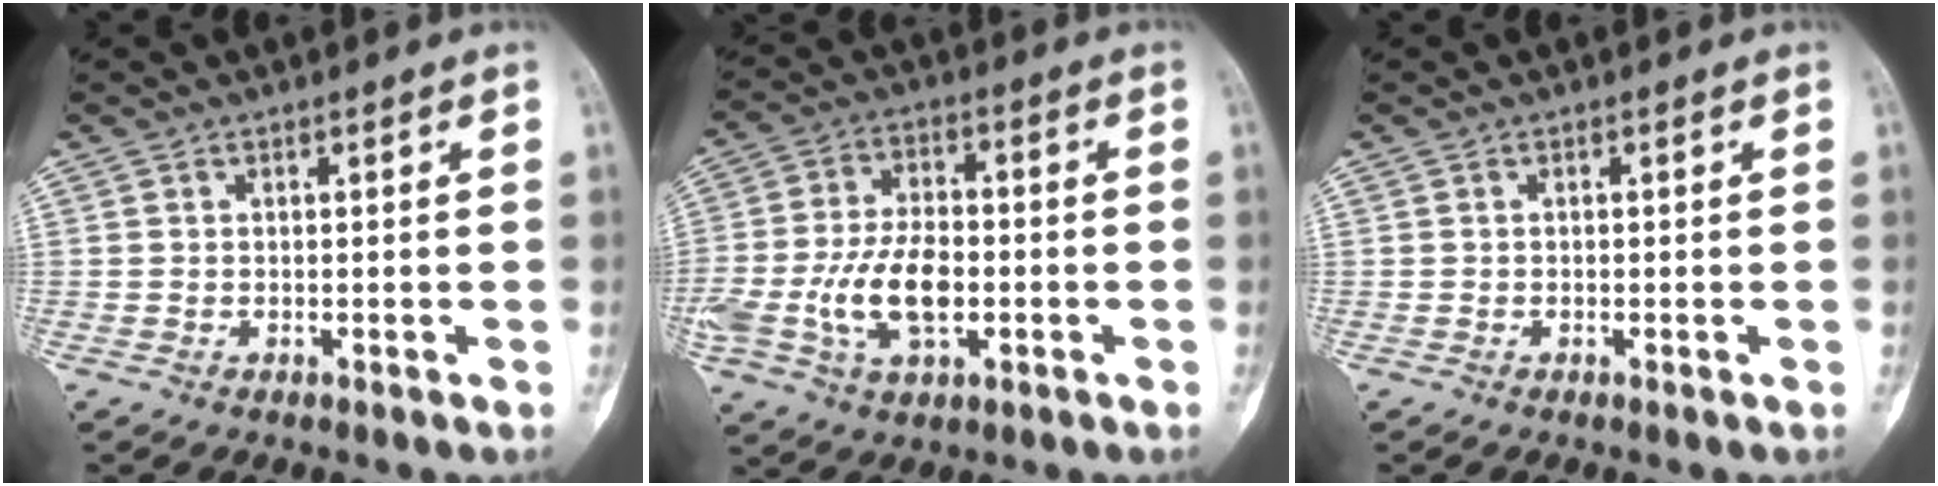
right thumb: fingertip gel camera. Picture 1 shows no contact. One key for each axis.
{"total": 12.9, "fx": -2.7, "fy": 7.3, "fz": 10.3, "tx": -0.200, "ty": 0.016, "tz": -0.047}
{"total": 0.0}